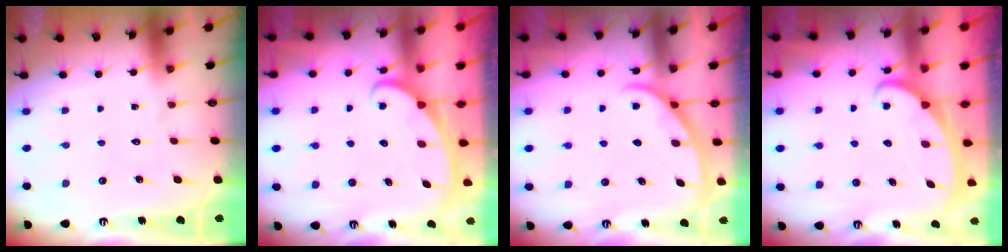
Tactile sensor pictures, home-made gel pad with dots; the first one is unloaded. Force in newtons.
{"total": 2.5, "press": 2.5, "slide": 0.3}
{"total": 2.4, "press": 2.4, "slide": 0.4}
{"total": 2.4, "press": 2.4, "slide": 0.3}